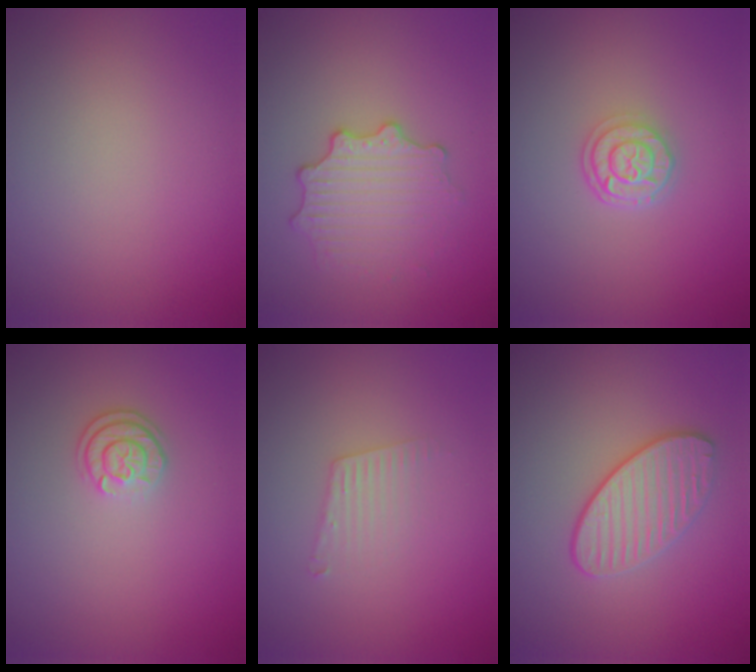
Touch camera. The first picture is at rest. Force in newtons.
{"total": 2.9, "press": 2.8, "slide": 0.9}
{"total": 2.7, "press": 2.2, "slide": 1.6}
{"total": 2.2, "press": 1.8, "slide": 1.3}
{"total": 1.7, "press": 1.7, "slide": 0.0}
{"total": 3.5, "press": 3.3, "slide": 1.3}